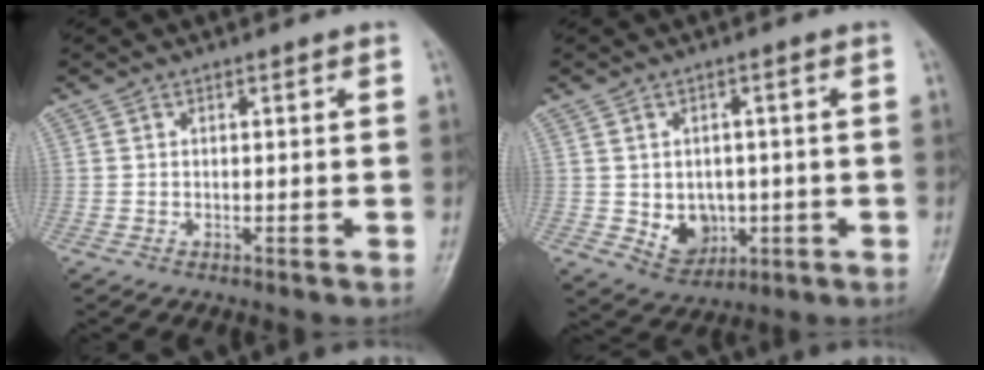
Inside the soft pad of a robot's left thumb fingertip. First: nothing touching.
{"total": 6.8, "force": [-0.9, 5.5, 3.9], "torque": [-0.031, 0.000, 0.002]}